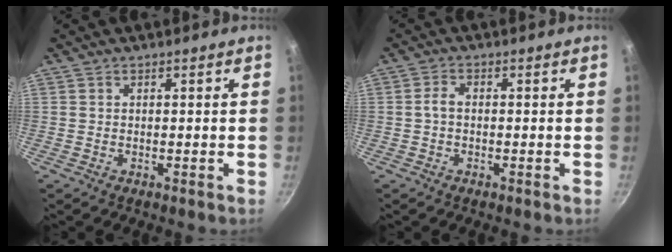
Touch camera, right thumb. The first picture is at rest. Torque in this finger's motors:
{"motor_torque": [0.48, 0.77, 0.51, -0.41, -0.01]}